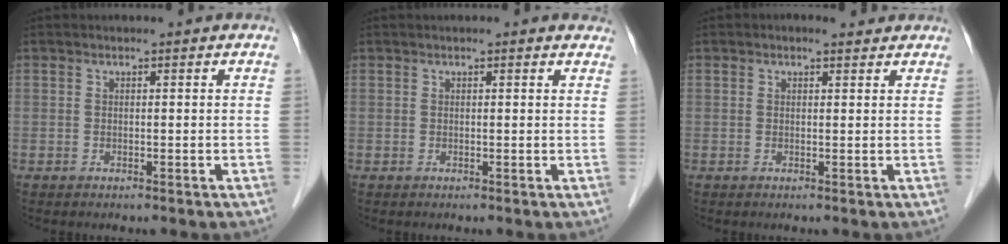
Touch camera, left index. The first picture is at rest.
{"total": 2.7, "force": [2.3, 0.5, 1.2], "torque": [-0.014, 0.016, 0.020]}
{"total": 1.8, "force": [1.3, 0.8, 0.9], "torque": [-0.020, 0.012, 0.016]}